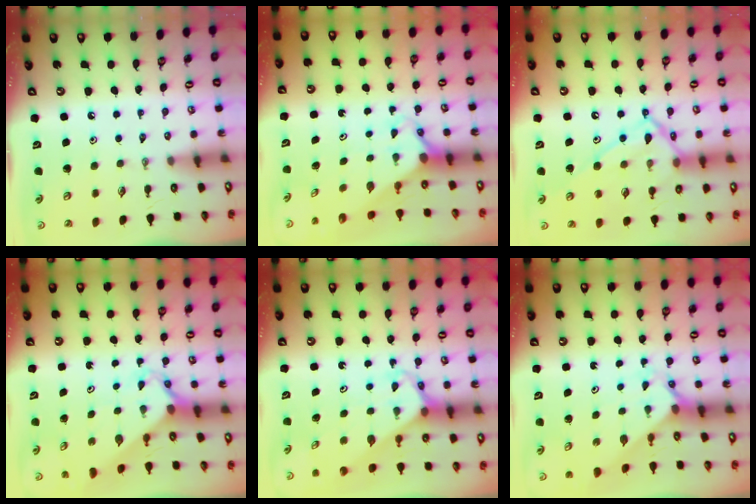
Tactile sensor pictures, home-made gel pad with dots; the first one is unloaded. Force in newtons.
{"total": 2.7, "press": 2.7, "slide": 0.2}
{"total": 15.9, "press": 15.8, "slide": 1.5}
{"total": 3.3, "press": 3.3, "slide": 0.2}
{"total": 3.5, "press": 3.5, "slide": 0.5}
{"total": 2.0, "press": 2.0, "slide": 0.2}